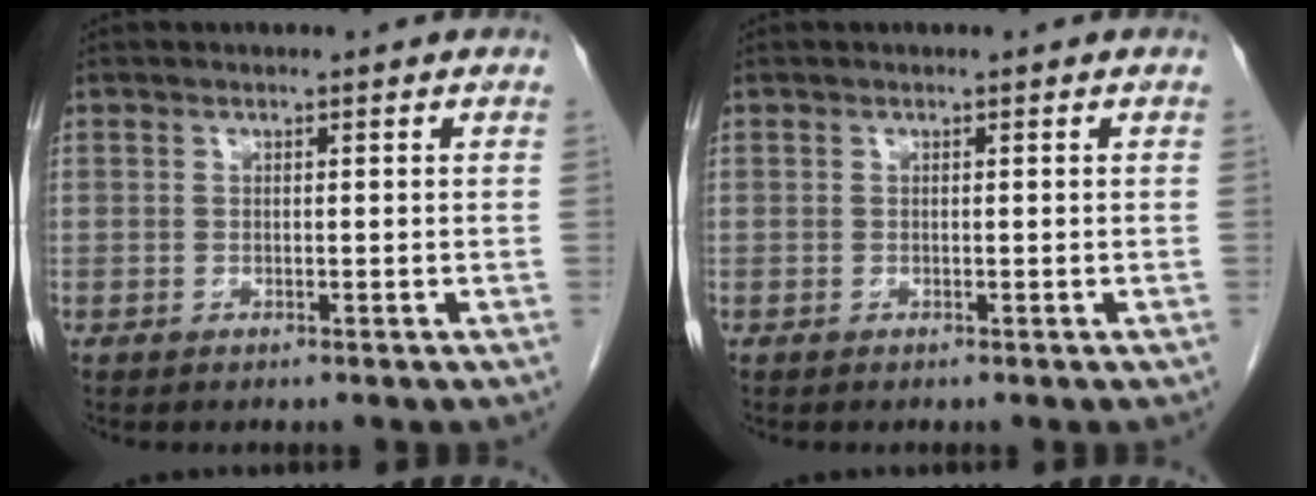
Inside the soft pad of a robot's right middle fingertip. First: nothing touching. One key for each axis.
{"total": 0.0}